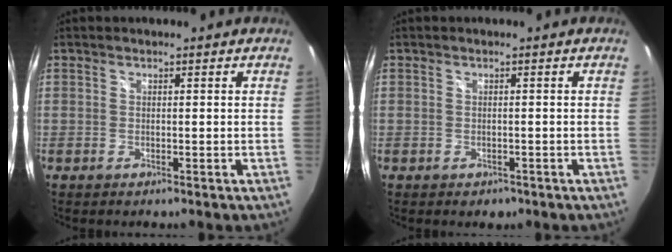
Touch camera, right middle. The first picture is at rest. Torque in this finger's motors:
{"motor_torque": [0.05, -0.14, -0.01, -0.01]}